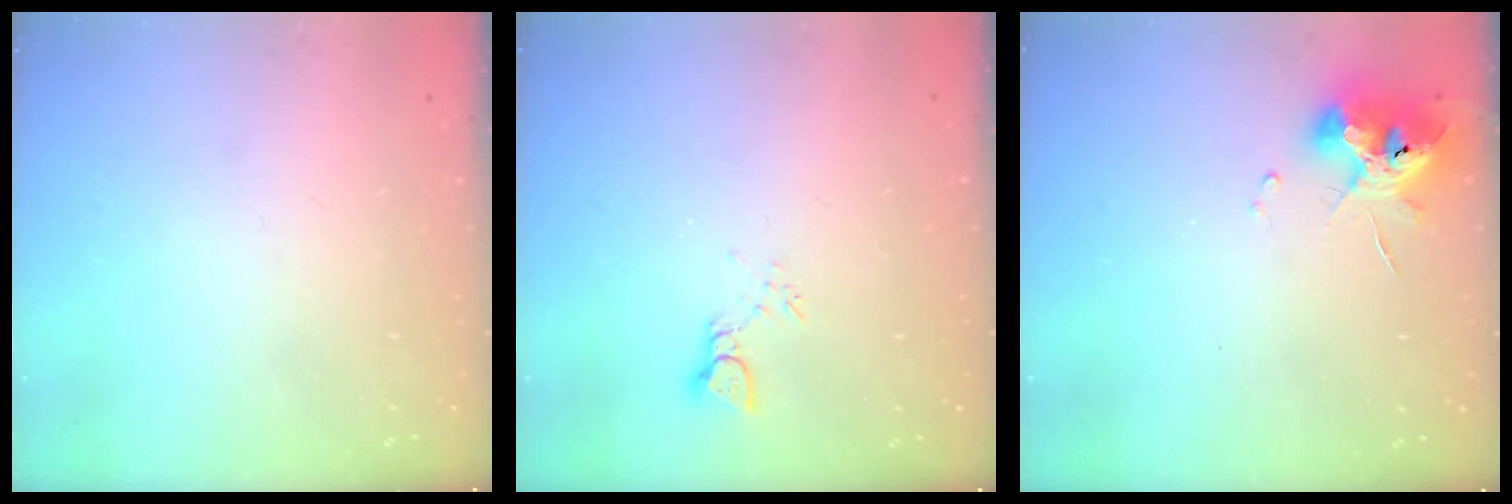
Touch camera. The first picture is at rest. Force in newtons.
{"total": 2.2, "press": 2.2, "slide": 0.1}
{"total": 11.2, "press": 11.2, "slide": 0.4}